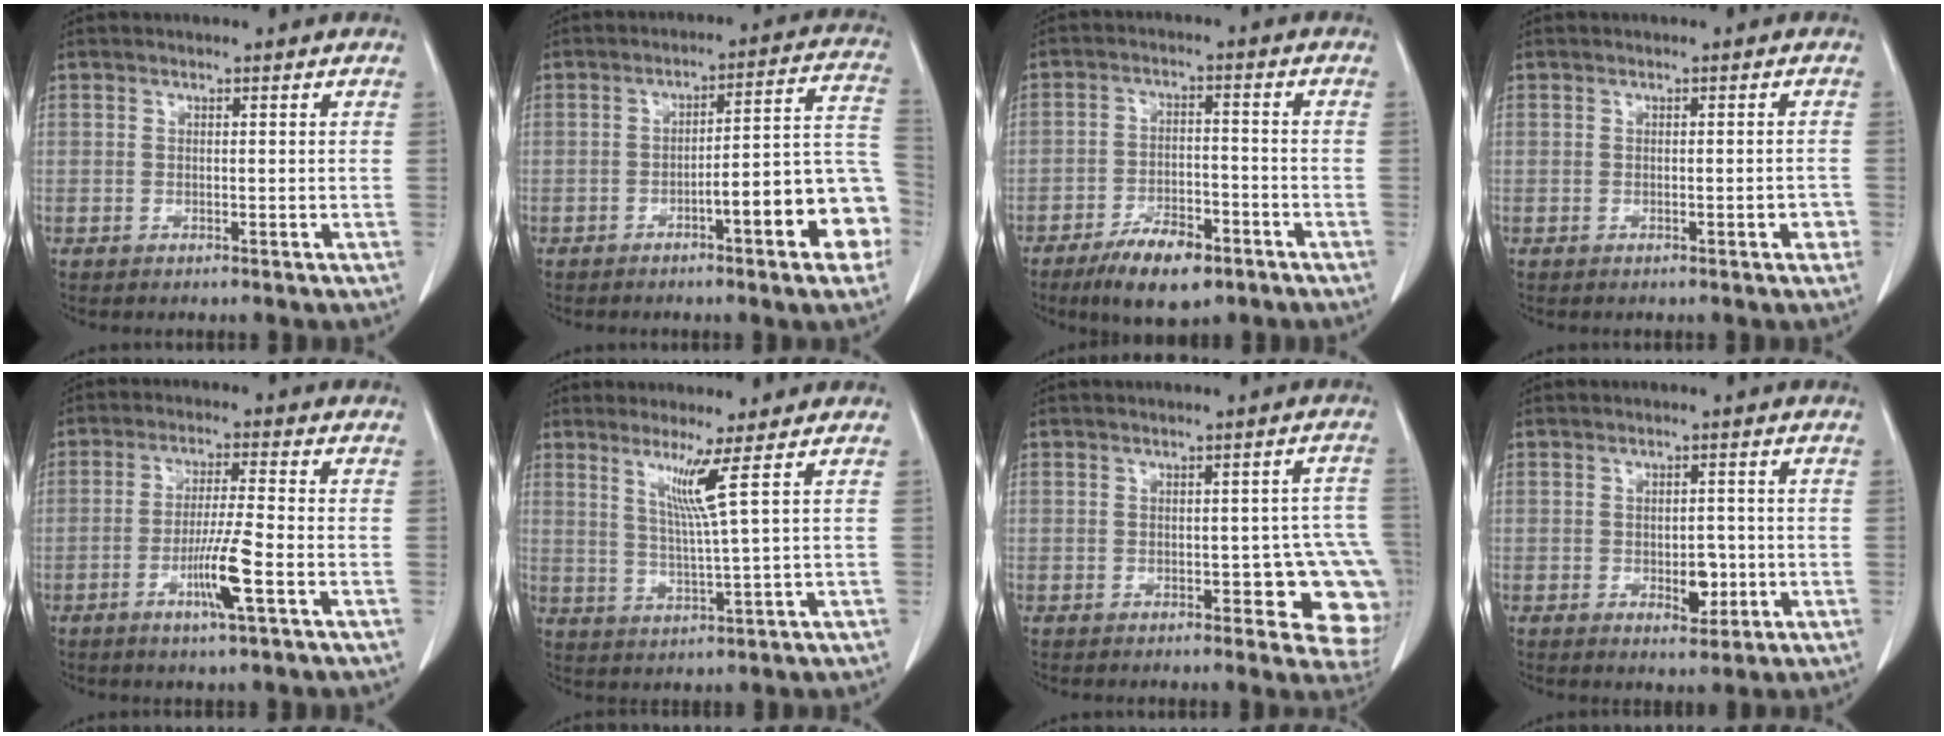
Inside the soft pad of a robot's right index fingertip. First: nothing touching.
{"total": 12.9, "force": [-5.1, 1.6, 11.7], "torque": [-0.128, 0.037, -0.067]}
{"total": 8.8, "force": [-5.8, 3.1, 5.7], "torque": [-0.101, -0.005, -0.096]}
{"total": 1.5, "force": [-0.7, 0.4, 1.3], "torque": [-0.012, 0.002, -0.009]}
{"total": 7.1, "force": [-2.8, -0.5, 6.5], "torque": [-0.123, -0.011, -0.053]}
{"total": 5.3, "force": [2.5, -2.1, 4.2], "torque": [-0.085, -0.016, 0.054]}
{"total": 9.5, "force": [-2.3, 3.9, 8.3], "torque": [-0.071, 0.014, -0.025]}
{"total": 3.6, "force": [-0.9, 2.0, 2.9], "torque": [-0.038, 0.001, -0.006]}